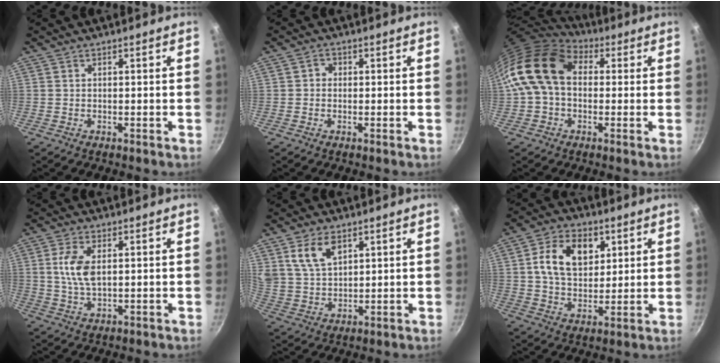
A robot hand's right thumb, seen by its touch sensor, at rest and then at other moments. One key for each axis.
{"total": 1.4, "fx": -0.1, "fy": 1.3, "fz": 0.5, "tx": -0.004, "ty": 0.004, "tz": -0.006}
{"total": 14.5, "fx": 2.2, "fy": 10.3, "fz": 9.9, "tx": -0.162, "ty": 0.018, "tz": 0.021}
{"total": 6.8, "fx": 1.2, "fy": 3.5, "fz": 5.7, "tx": -0.112, "ty": -0.001, "tz": 0.024}
{"total": 8.5, "fx": 4.3, "fy": 5.1, "fz": 5.2, "tx": -0.081, "ty": -0.020, "tz": 0.093}
{"total": 12.4, "fx": 3.8, "fy": 8.5, "fz": 8.1, "tx": -0.113, "ty": -0.006, "tz": 0.059}